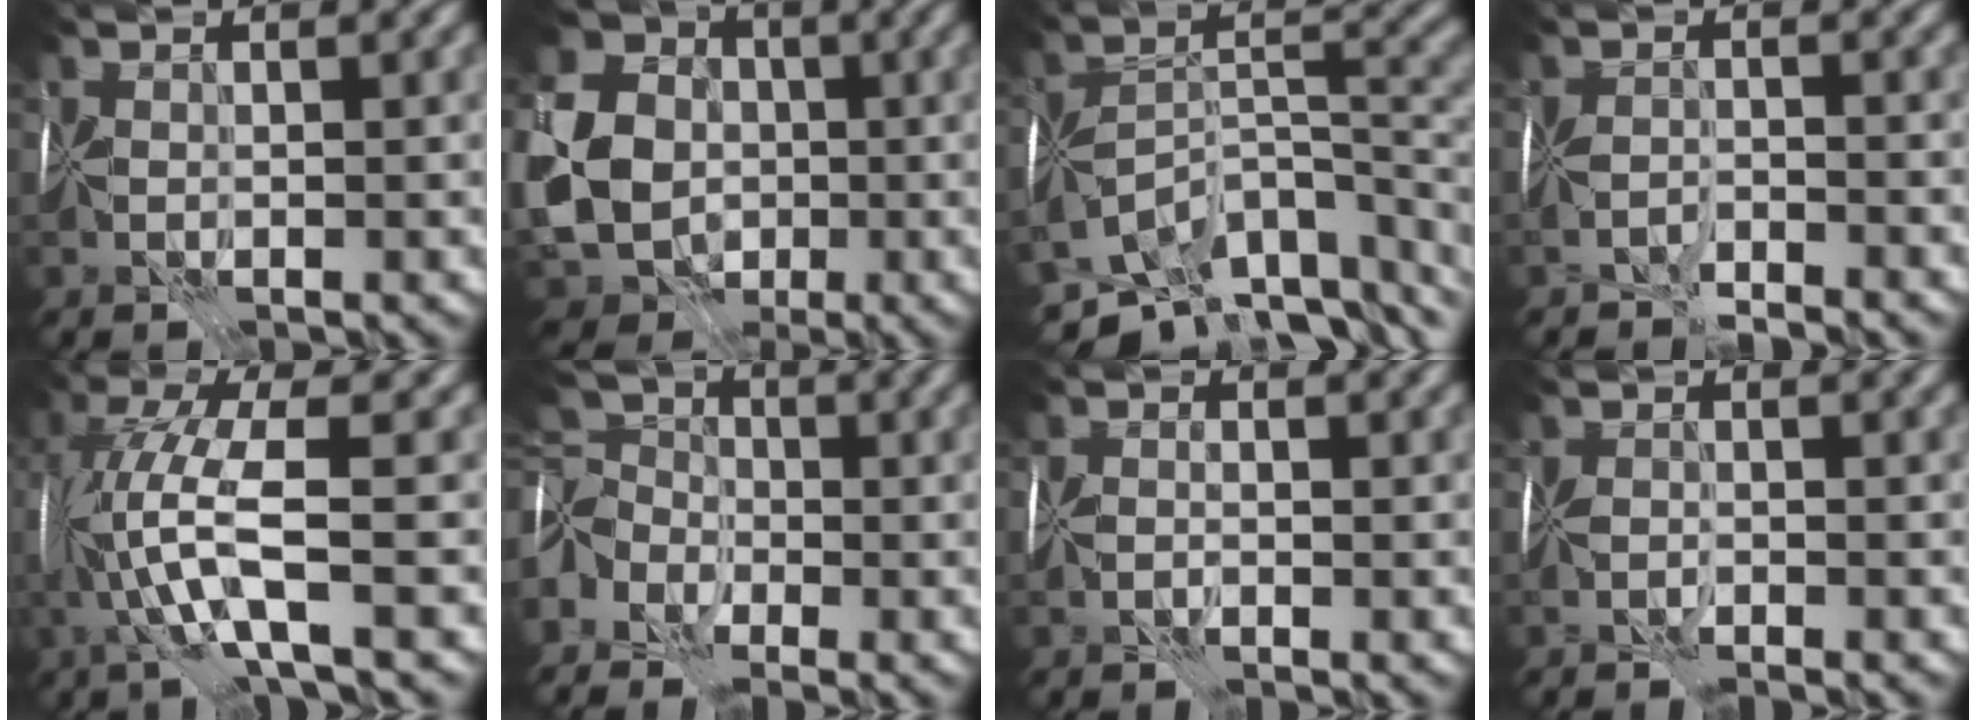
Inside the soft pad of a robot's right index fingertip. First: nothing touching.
{"total": 11.2, "force": [-1.8, 9.5, 5.5], "torque": [-0.144, -0.006, -0.034]}
{"total": 11.3, "force": [-7.4, 5.6, 6.4], "torque": [-0.113, 0.004, -0.105]}
{"total": 2.2, "force": [-2.2, 0.3, 0.1], "torque": [0.003, 0.002, -0.041]}
{"total": 7.9, "force": [-1.0, 1.8, 7.6], "torque": [-0.160, 0.012, -0.022]}
{"total": 4.6, "force": [-2.7, 3.1, 2.0], "torque": [-0.033, 0.004, -0.069]}
{"total": 1.0, "force": [-0.8, 0.3, 0.4], "torque": [-0.006, 0.001, -0.019]}
{"total": 1.4, "force": [-1.3, 0.1, 0.4], "torque": [-0.005, -0.001, -0.028]}